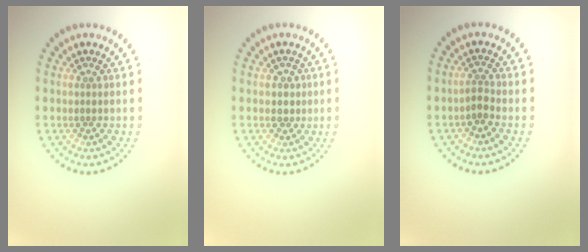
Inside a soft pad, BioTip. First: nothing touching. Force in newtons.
{"total": 1.5, "press": 1.2, "slide": 0.8}
{"total": 1.4, "press": 1.2, "slide": 0.8}